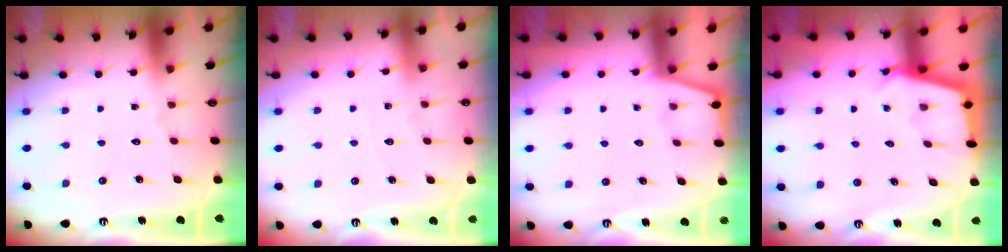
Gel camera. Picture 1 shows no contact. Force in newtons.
{"total": 3.2, "press": 3.2, "slide": 0.5}
{"total": 1.1, "press": 1.0, "slide": 0.2}
{"total": 2.9, "press": 2.9, "slide": 0.3}